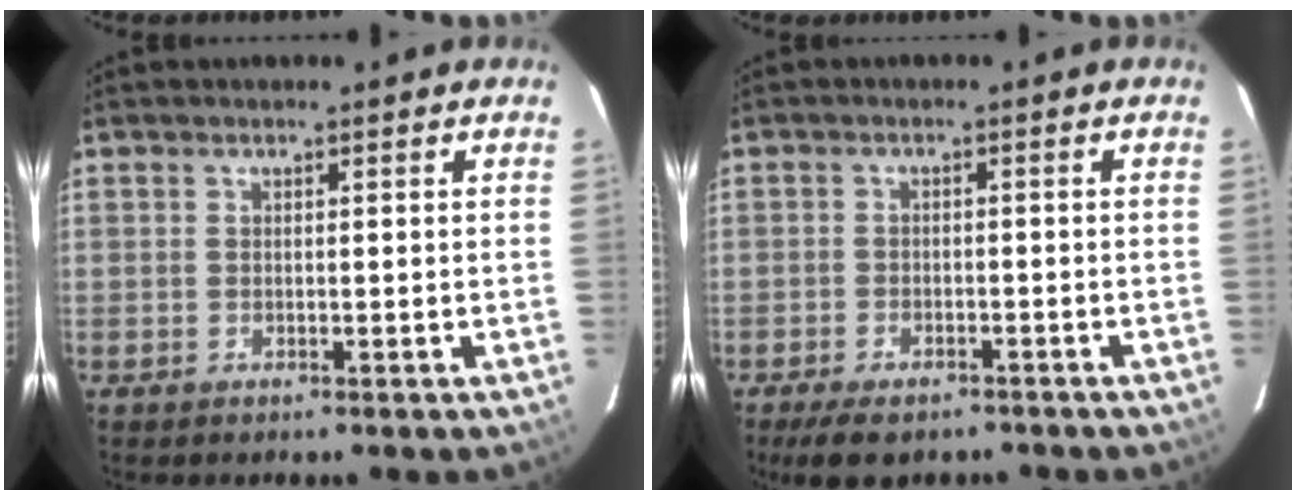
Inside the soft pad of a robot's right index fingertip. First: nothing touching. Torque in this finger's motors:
{"motor_torque": [0.50, -0.51, 0.02, -0.01]}